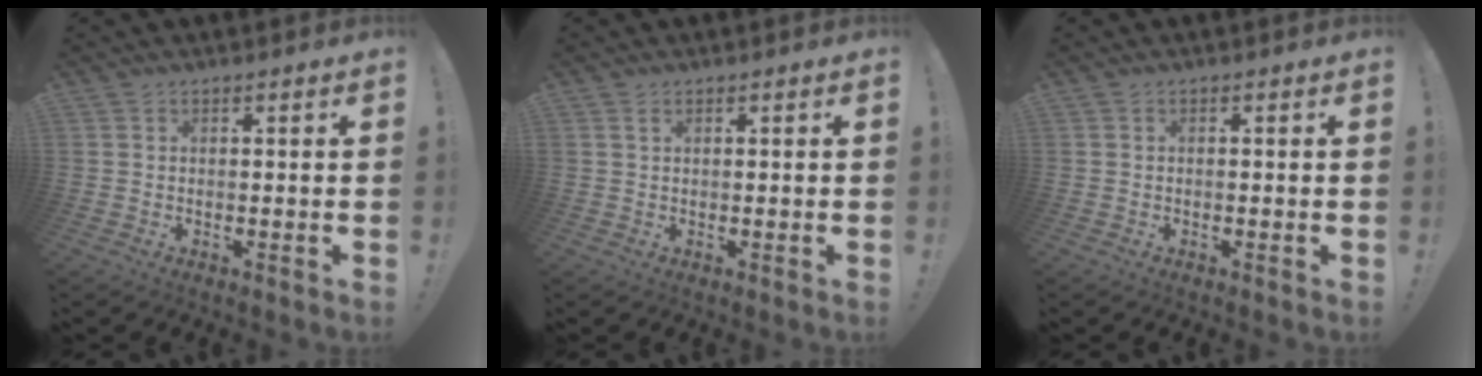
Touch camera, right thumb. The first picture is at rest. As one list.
[{"total": 1.0, "force": [0.4, -0.1, 0.9], "torque": [-0.024, 0.003, 0.008]}, {"total": 0.0}]